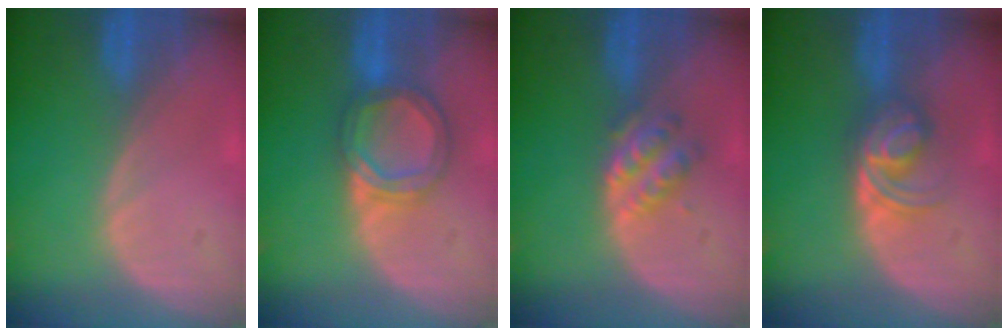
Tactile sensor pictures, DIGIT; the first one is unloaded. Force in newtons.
{"total": 6.4, "press": 5.9, "slide": 2.5}
{"total": 4.8, "press": 4.2, "slide": 2.3}
{"total": 5.9, "press": 5.2, "slide": 2.9}